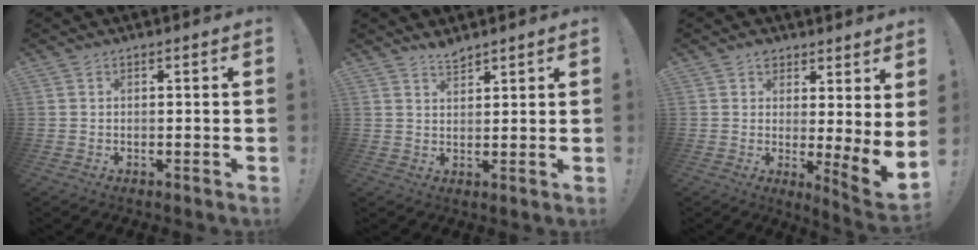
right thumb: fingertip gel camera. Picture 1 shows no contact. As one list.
[{"total": 3.1, "force": [2.9, 0.7, 0.8], "torque": [-0.007, -0.020, 0.051]}, {"total": 4.8, "force": [1.6, 0.4, 4.5], "torque": [-0.056, -0.034, 0.027]}]